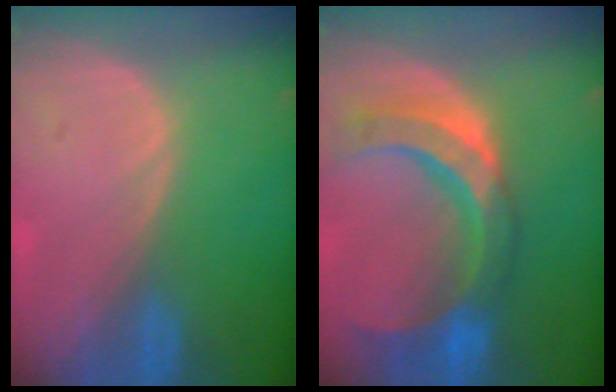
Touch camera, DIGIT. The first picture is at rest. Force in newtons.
{"total": 11.6, "press": 9.8, "slide": 6.2}